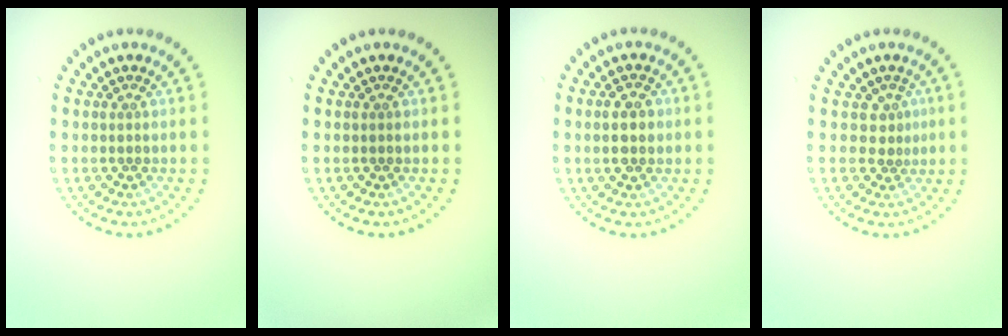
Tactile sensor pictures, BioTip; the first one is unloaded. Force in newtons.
{"total": 0.0}
{"total": 2.2, "press": 2.2, "slide": 0.2}
{"total": 1.5, "press": 1.0, "slide": 1.1}